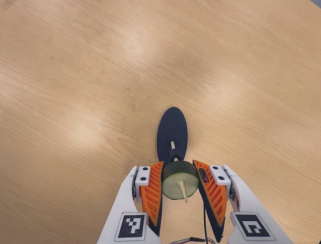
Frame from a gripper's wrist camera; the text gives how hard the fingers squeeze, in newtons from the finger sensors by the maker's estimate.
{"total": 11.7, "left": 12.2, "right": 11.2}